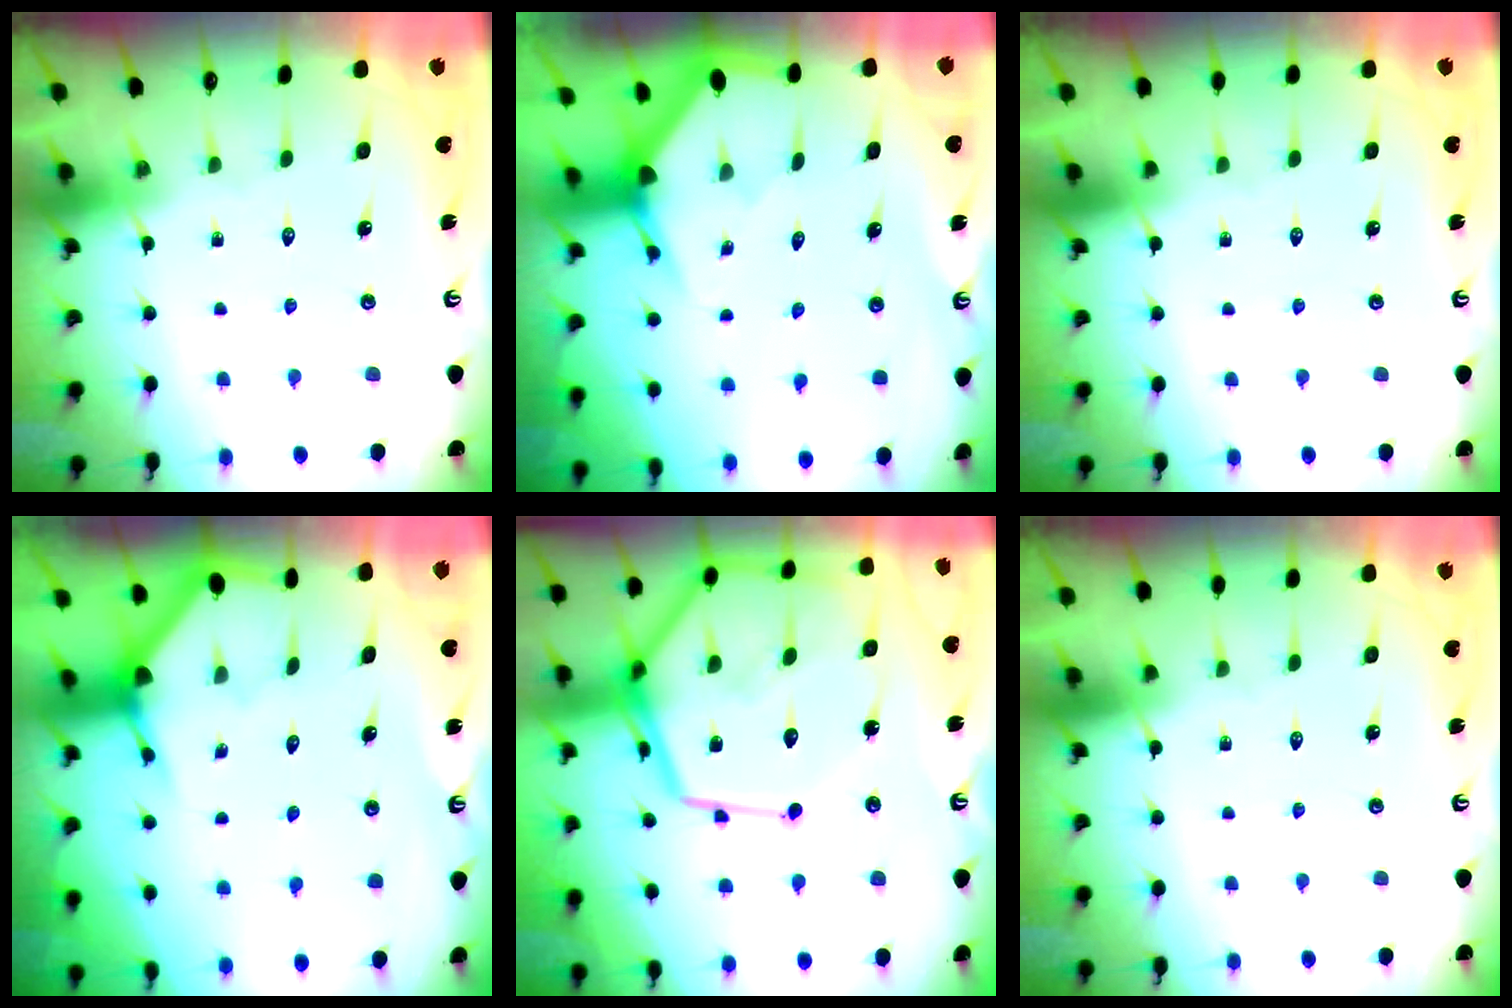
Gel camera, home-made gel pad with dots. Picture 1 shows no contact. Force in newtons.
{"total": 3.5, "press": 3.5, "slide": 0.1}
{"total": 0.0}
{"total": 4.0, "press": 4.0, "slide": 0.2}
{"total": 25.3, "press": 25.2, "slide": 2.4}
{"total": 0.0}